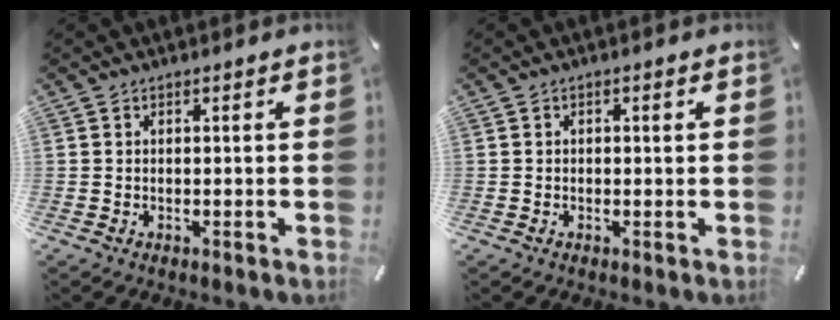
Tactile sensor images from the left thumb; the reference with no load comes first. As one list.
[{"total": 0.8, "force": [-0.1, 0.7, 0.4], "torque": [-0.008, 0.005, -0.004]}]